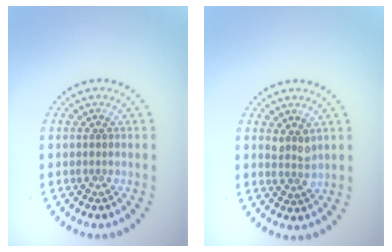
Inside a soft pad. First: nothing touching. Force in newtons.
{"total": 1.6, "press": 1.3, "slide": 1.0}